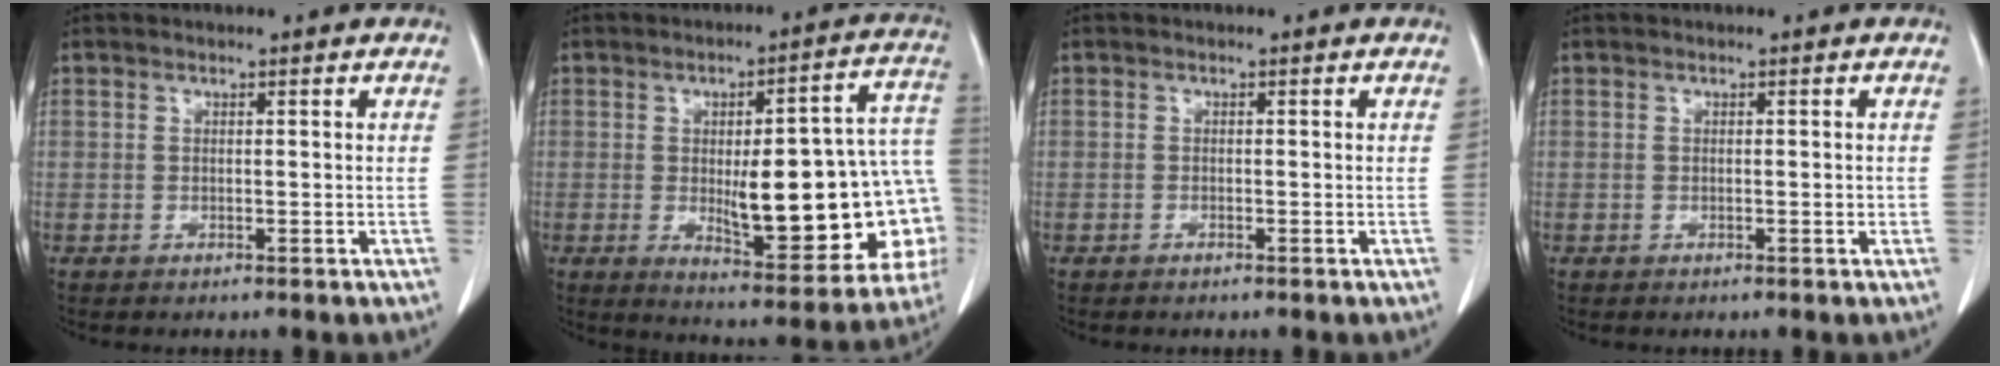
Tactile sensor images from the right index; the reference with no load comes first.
{"total": 23.5, "force": [-2.8, 6.2, 22.5], "torque": [-0.220, 0.026, -0.014]}
{"total": 0.0}
{"total": 0.7, "force": [-0.1, 0.2, 0.7], "torque": [-0.010, 0.000, 0.001]}